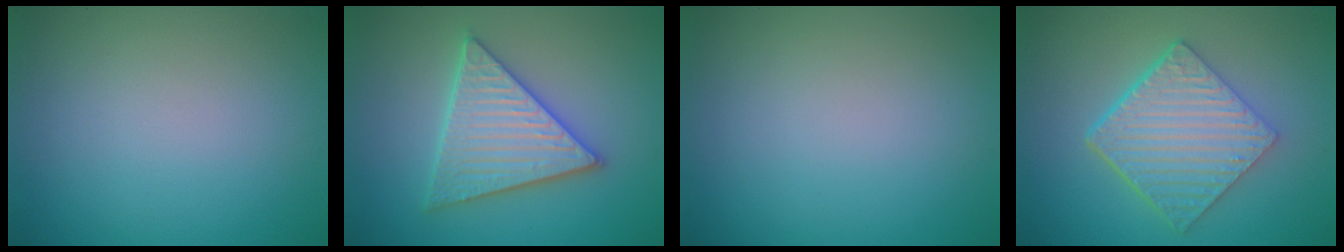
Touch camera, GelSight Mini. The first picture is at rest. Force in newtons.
{"total": 5.6, "press": 5.6, "slide": 0.5}
{"total": 0.0}
{"total": 6.4, "press": 4.6, "slide": 4.4}